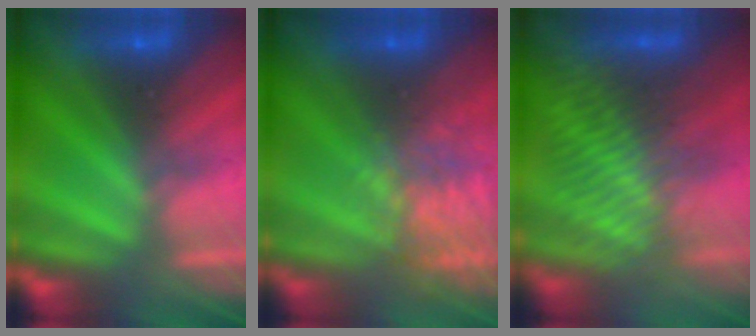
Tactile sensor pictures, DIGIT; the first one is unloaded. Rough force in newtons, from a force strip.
{"total": 7.1}
{"total": 3.3}